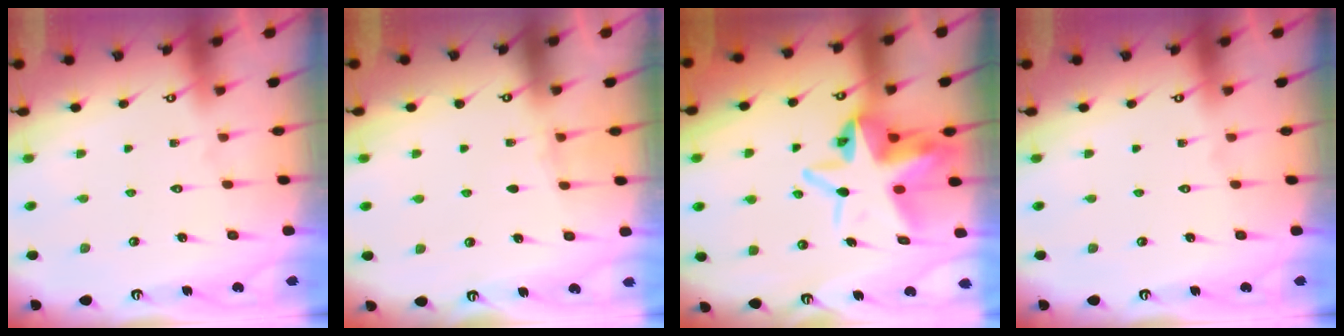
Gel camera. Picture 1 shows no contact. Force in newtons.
{"total": 3.7, "press": 3.6, "slide": 1.0}
{"total": 11.5, "press": 11.3, "slide": 2.0}
{"total": 0.0}